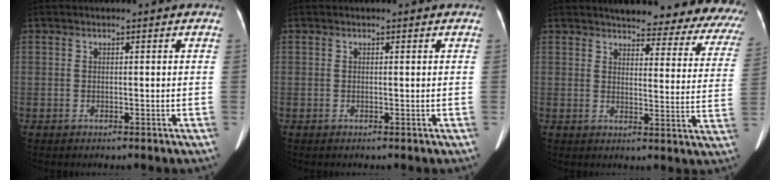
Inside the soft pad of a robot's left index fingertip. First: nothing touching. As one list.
[{"total": 0.0}, {"total": 23.9, "force": [22.0, 4.7, 7.8], "torque": [-0.079, -0.083, 0.231]}]